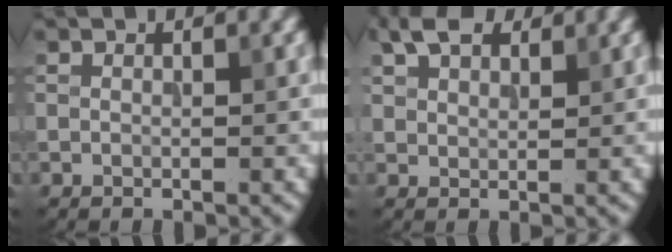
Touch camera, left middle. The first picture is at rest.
{"total": 3.8, "force": [2.5, 2.1, 1.9], "torque": [-0.044, 0.010, 0.046]}